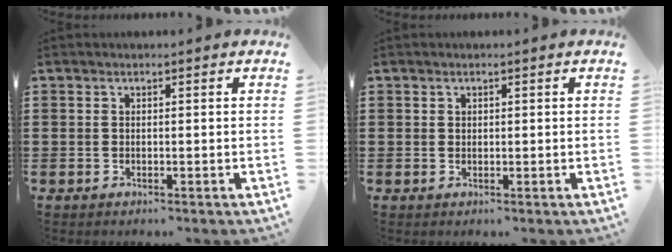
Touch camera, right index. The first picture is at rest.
{"total": 0.6, "force": [0.3, 0.5, 0.1], "torque": [-0.004, 0.002, 0.006]}